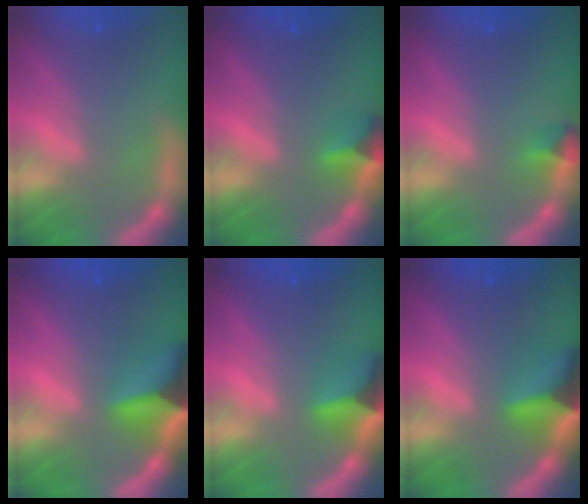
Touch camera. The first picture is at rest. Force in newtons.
{"total": 2.9}
{"total": 1.4}
{"total": 7.9}
{"total": 5.4}
{"total": 6.9}